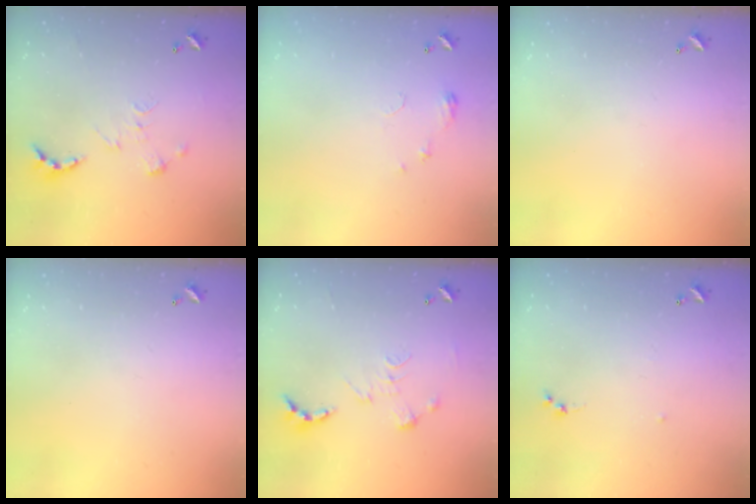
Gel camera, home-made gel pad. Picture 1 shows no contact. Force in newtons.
{"total": 4.5, "press": 4.5, "slide": 0.6}
{"total": 0.0}
{"total": 0.0}
{"total": 0.0}
{"total": 6.0, "press": 6.0, "slide": 0.7}